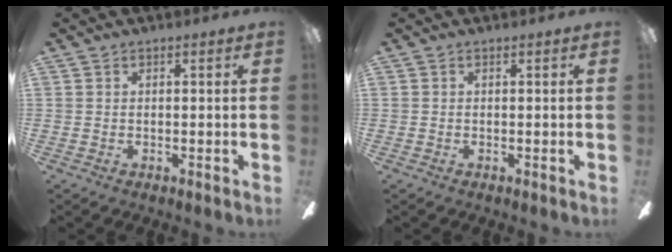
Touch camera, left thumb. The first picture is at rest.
{"total": 0.0}